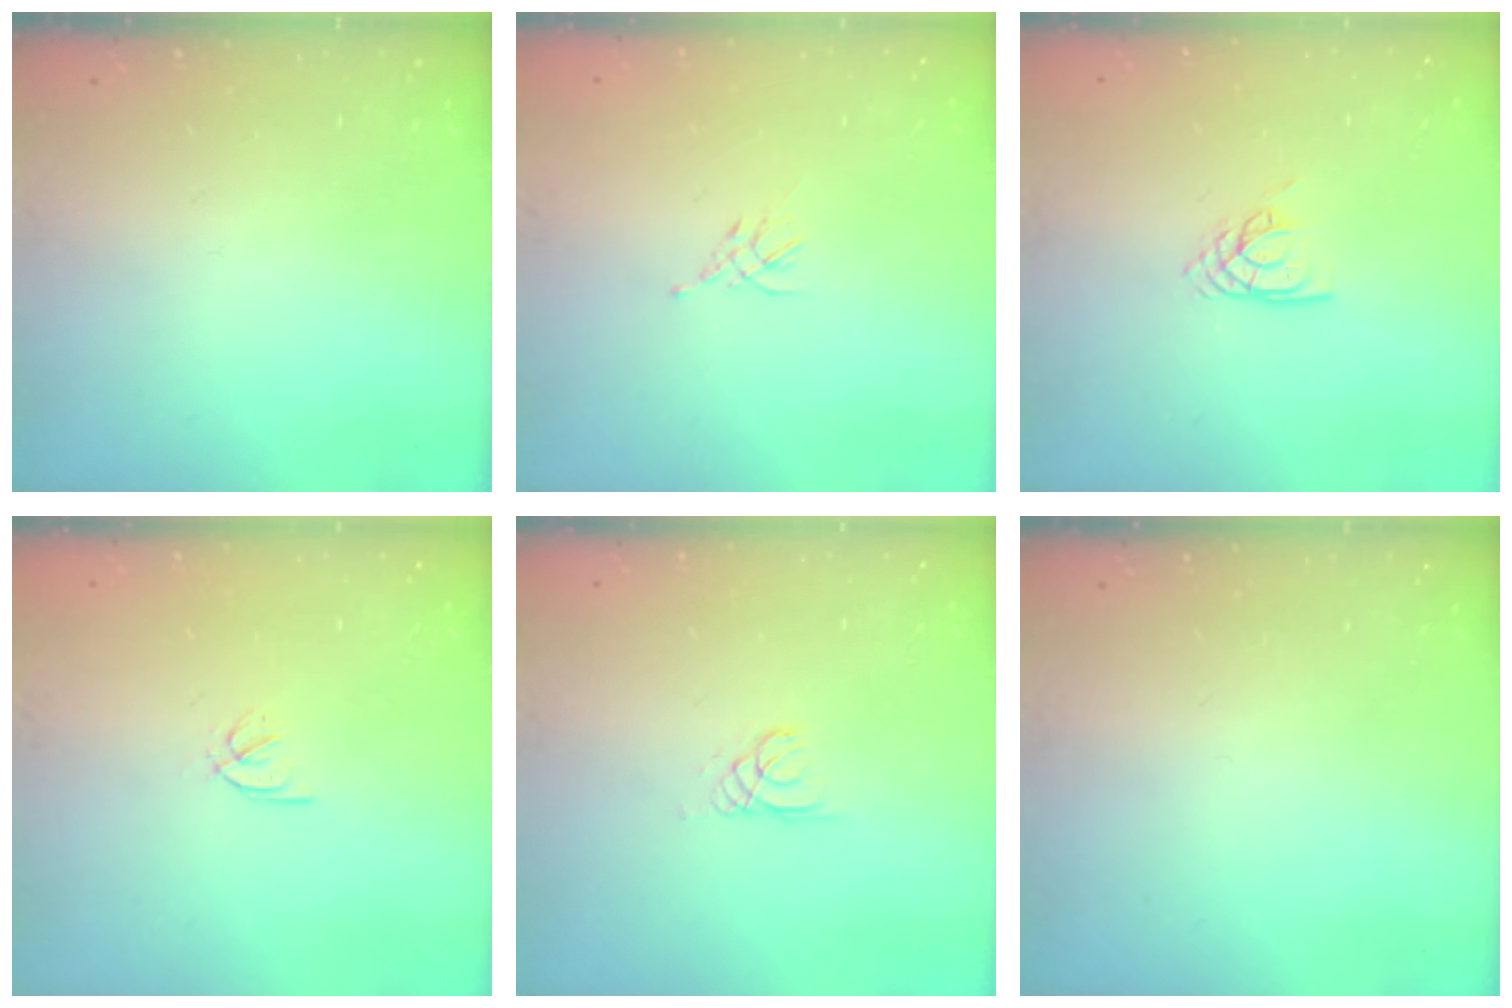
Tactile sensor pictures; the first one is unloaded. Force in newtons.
{"total": 1.5, "press": 1.4, "slide": 0.6}
{"total": 5.1, "press": 5.1, "slide": 0.4}
{"total": 1.6, "press": 1.6, "slide": 0.3}
{"total": 0.8, "press": 0.8, "slide": 0.1}
{"total": 0.0}